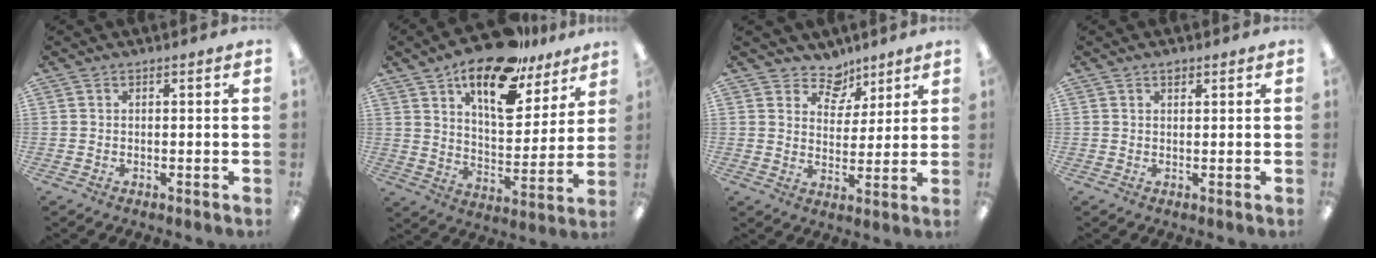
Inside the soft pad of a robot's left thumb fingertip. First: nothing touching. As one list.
[{"total": 19.0, "force": [12.9, 8.2, 11.2], "torque": [-0.179, -0.073, 0.221]}, {"total": 7.4, "force": [5.9, 4.4, 1.1], "torque": [-0.012, -0.044, 0.106]}, {"total": 1.1, "force": [0.8, 0.5, 0.6], "torque": [-0.006, -0.003, 0.014]}]